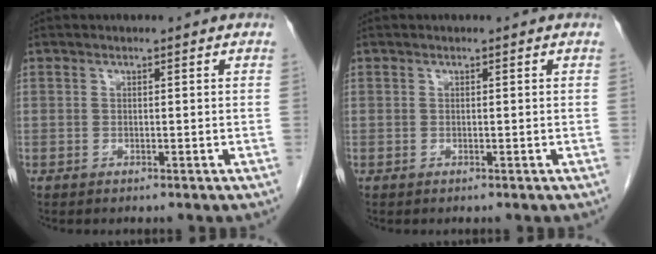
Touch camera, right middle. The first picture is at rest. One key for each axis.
{"total": 0.0}